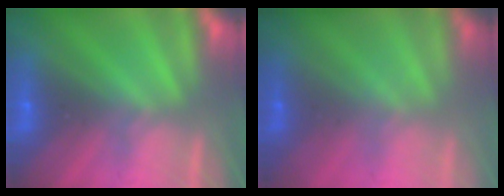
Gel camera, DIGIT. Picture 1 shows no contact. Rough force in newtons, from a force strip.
{"total": 1.3}